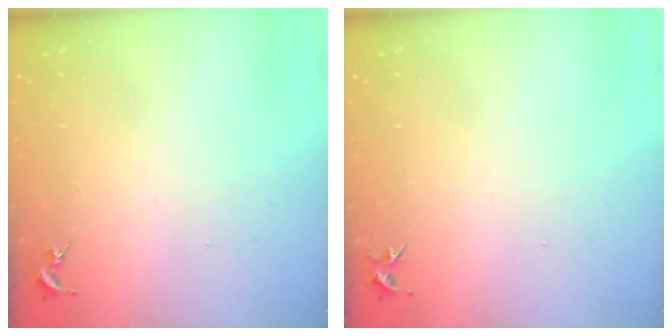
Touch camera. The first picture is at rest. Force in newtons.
{"total": 3.7, "press": 3.7, "slide": 0.4}